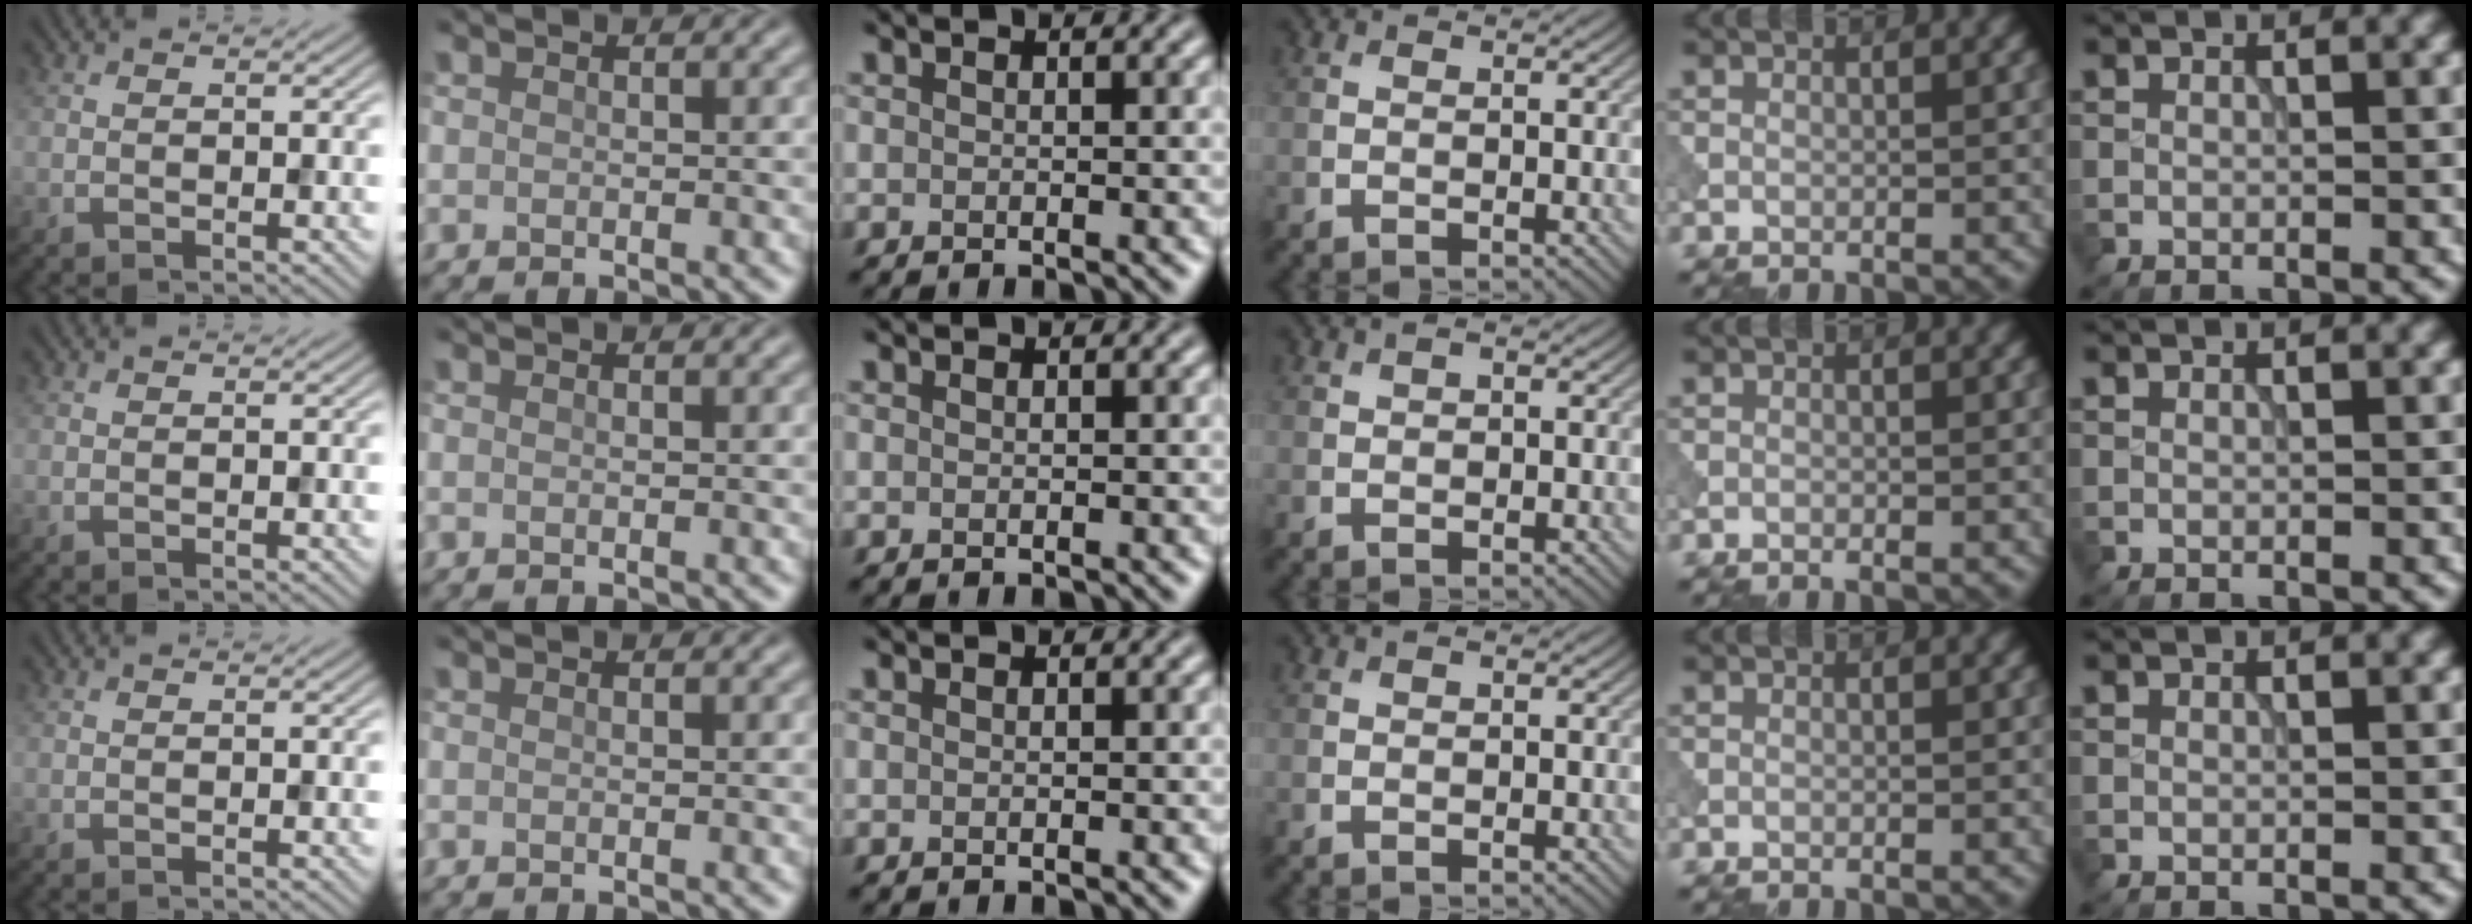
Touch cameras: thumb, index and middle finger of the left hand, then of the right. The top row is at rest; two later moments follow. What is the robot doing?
{"motion": "extract", "object": "peg toy"}